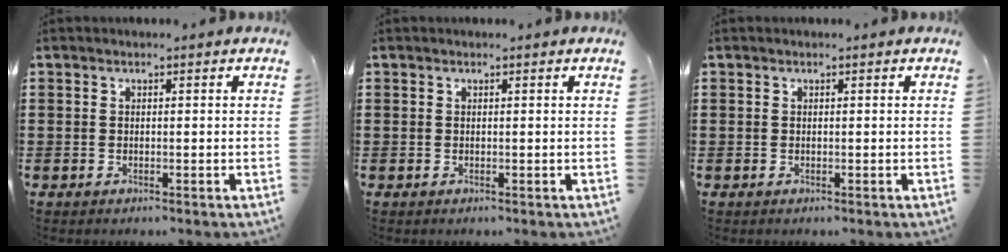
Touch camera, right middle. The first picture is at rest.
{"total": 0.0}
{"total": 0.0}